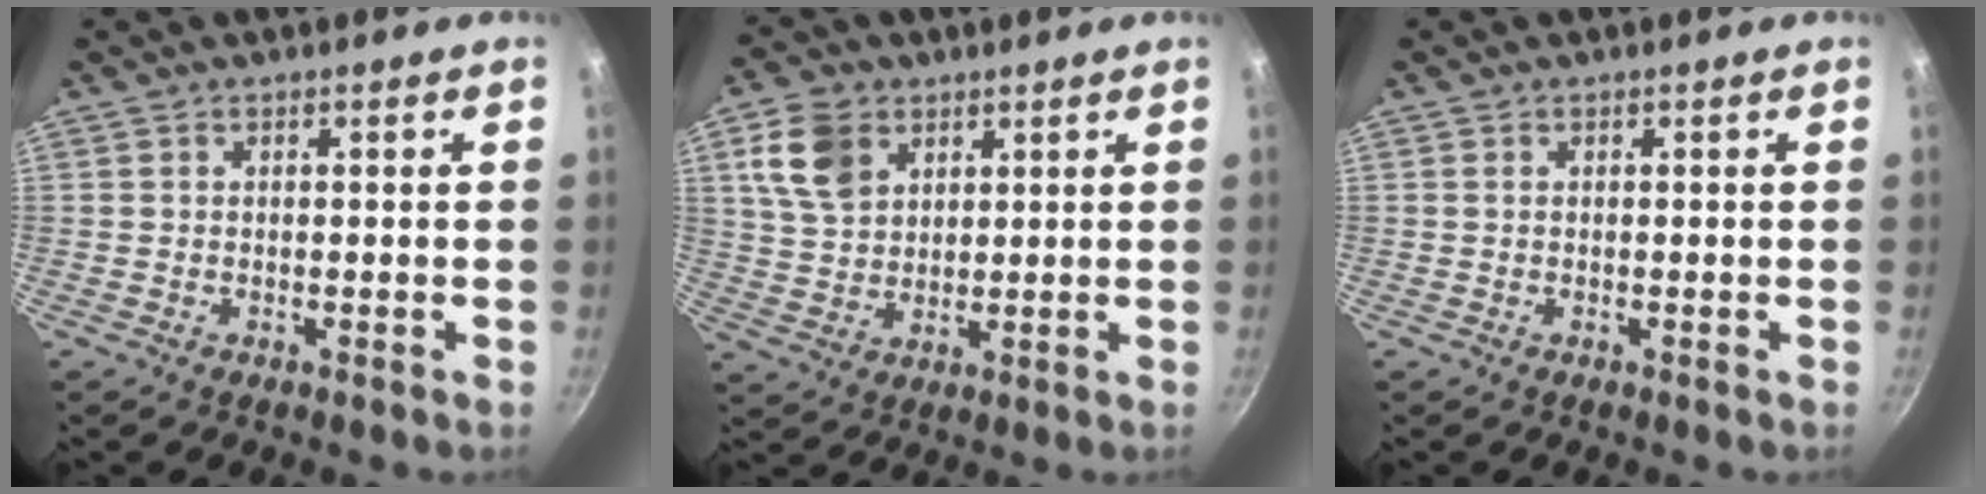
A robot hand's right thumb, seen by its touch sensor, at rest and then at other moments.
{"total": 9.4, "force": [4.1, 6.8, 5.2], "torque": [-0.081, -0.004, 0.081]}
{"total": 0.0}